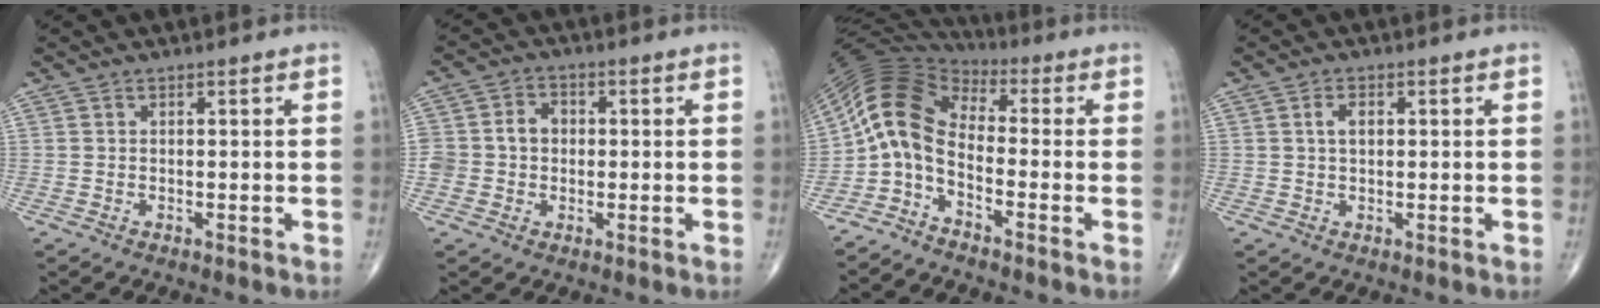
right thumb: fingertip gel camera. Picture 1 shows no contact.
{"total": 6.7, "force": [0.0, 5.8, 3.4], "torque": [-0.050, 0.022, -0.003]}
{"total": 9.8, "force": [-2.3, 5.7, 7.6], "torque": [-0.141, 0.058, -0.063]}
{"total": 2.5, "force": [0.6, 1.5, 2.0], "torque": [-0.035, 0.005, 0.010]}